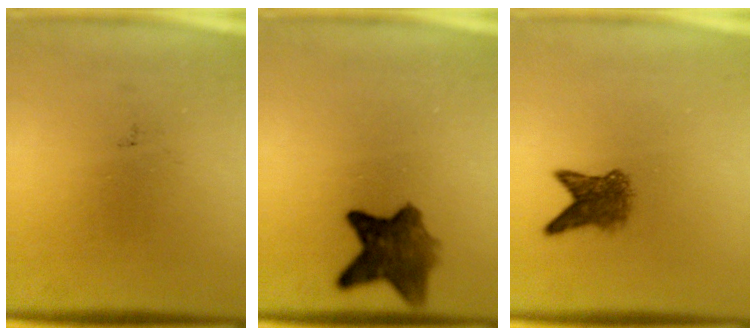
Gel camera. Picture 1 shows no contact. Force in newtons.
{"total": 7.1}
{"total": 4.2}